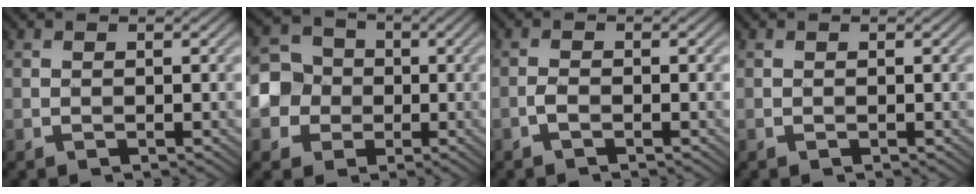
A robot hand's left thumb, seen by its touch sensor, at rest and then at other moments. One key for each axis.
{"total": 6.3, "fx": -0.8, "fy": 6.0, "fz": 1.8, "tx": -0.044, "ty": 0.004, "tz": -0.039}
{"total": 1.2, "fx": -0.8, "fy": 0.3, "fz": 0.9, "tx": -0.020, "ty": 0.005, "tz": -0.019}
{"total": 0.0}